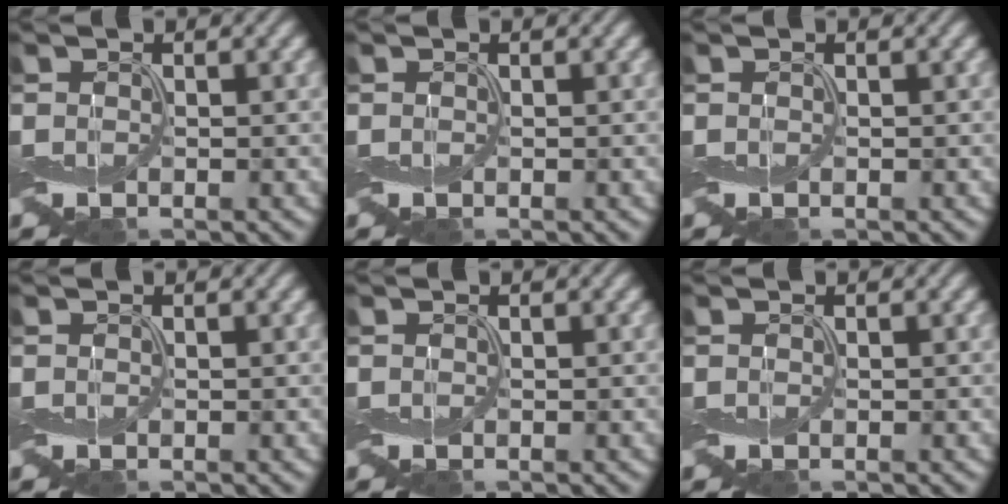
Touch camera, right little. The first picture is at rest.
{"total": 0.0}
{"total": 0.0}
{"total": 0.0}
{"total": 0.0}
{"total": 0.0}